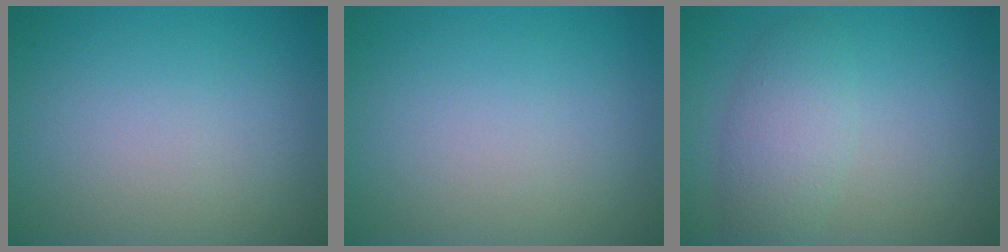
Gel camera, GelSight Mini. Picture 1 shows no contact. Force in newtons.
{"total": 0.0}
{"total": 3.5, "press": 3.5, "slide": 0.2}